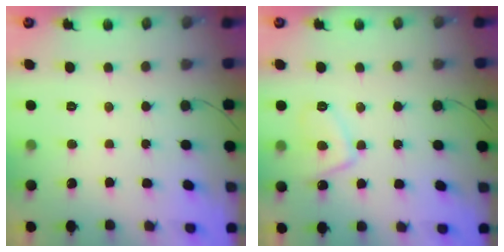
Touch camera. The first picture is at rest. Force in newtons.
{"total": 8.1, "press": 8.0, "slide": 1.1}